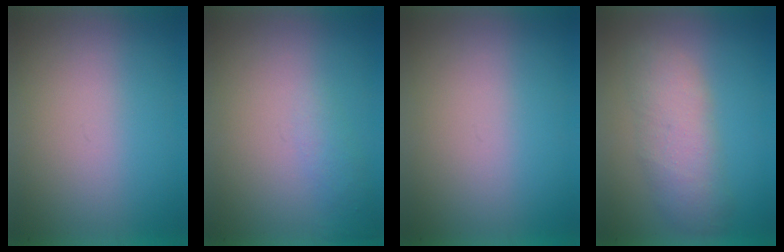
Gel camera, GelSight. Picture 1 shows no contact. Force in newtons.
{"total": 1.2}
{"total": 0.0}
{"total": 3.2}